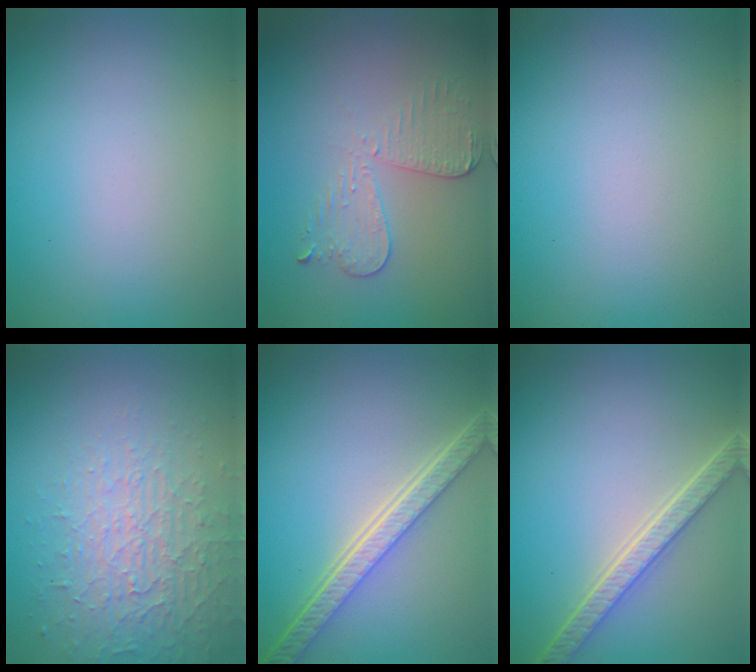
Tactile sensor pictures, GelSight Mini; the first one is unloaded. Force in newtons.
{"total": 3.0, "press": 2.7, "slide": 1.2}
{"total": 0.0}
{"total": 3.7, "press": 3.5, "slide": 1.4}
{"total": 5.4, "press": 4.1, "slide": 3.5}
{"total": 4.1, "press": 3.4, "slide": 2.2}